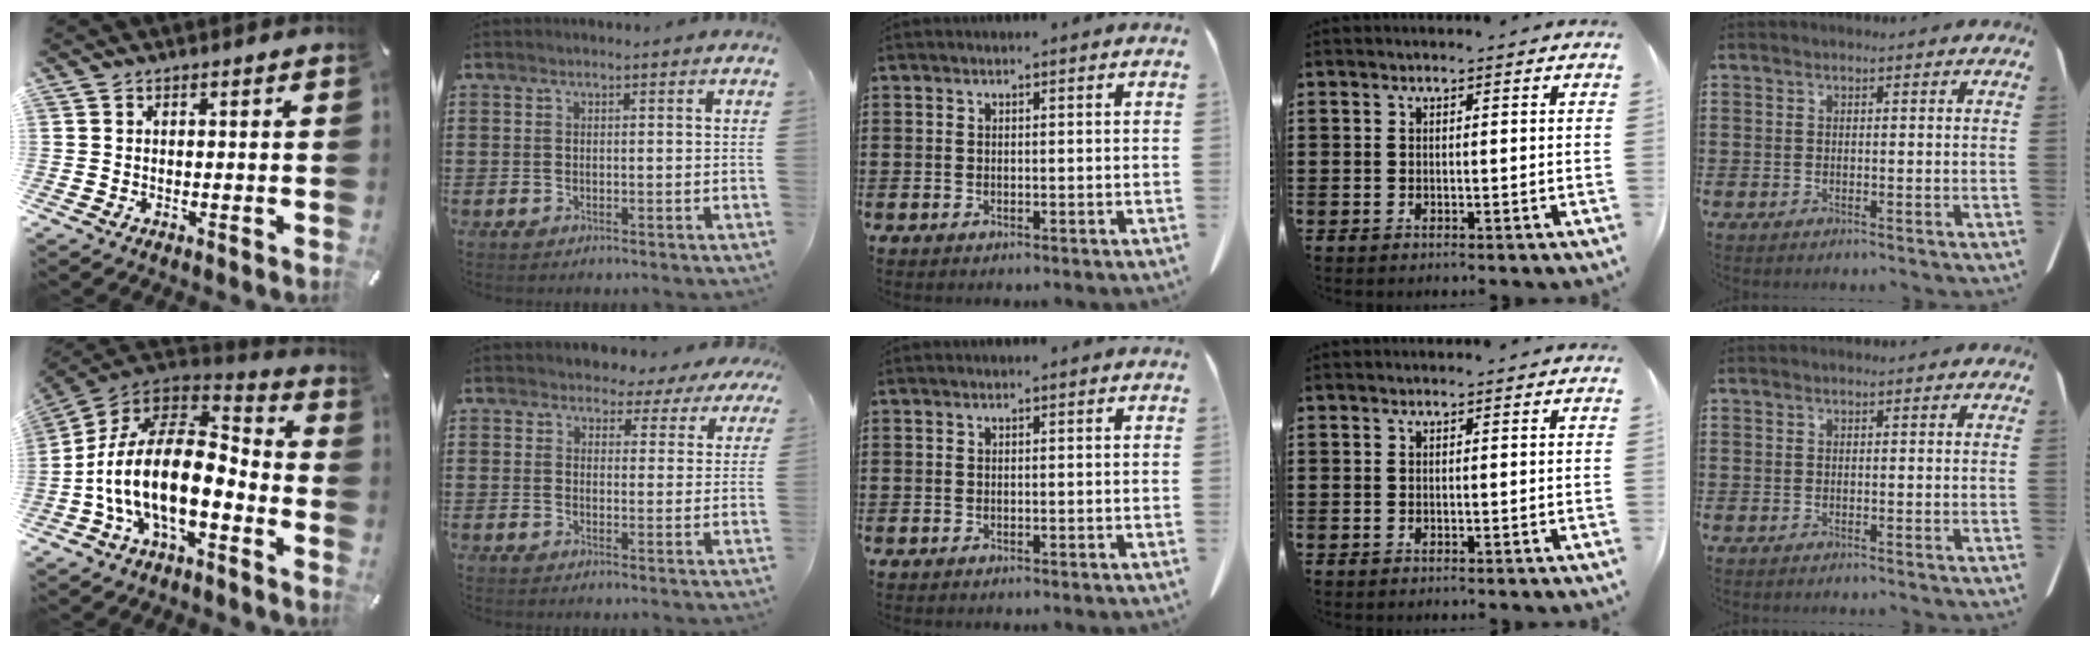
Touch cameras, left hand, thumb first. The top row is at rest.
{"thumb": {"total": 19.5, "force": [-5.4, 10.2, 15.8], "torque": [-0.321, 0.011, -0.092]}, "index": {"total": 3.2, "force": [2.8, 1.6, 0.2], "torque": [-0.013, -0.009, 0.049]}}